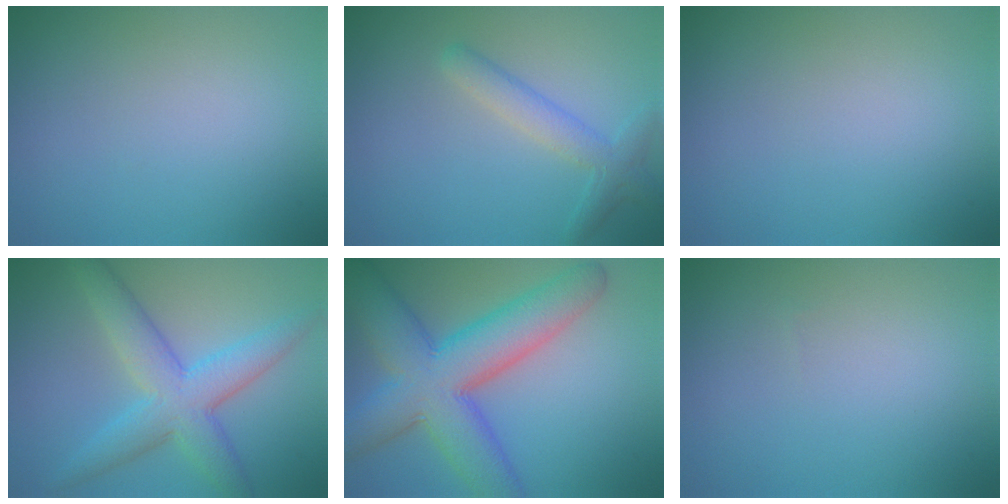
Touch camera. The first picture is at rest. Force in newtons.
{"total": 2.8, "press": 2.8, "slide": 0.1}
{"total": 0.0}
{"total": 6.0, "press": 6.0, "slide": 0.1}
{"total": 10.0, "press": 10.0, "slide": 0.2}
{"total": 0.0}